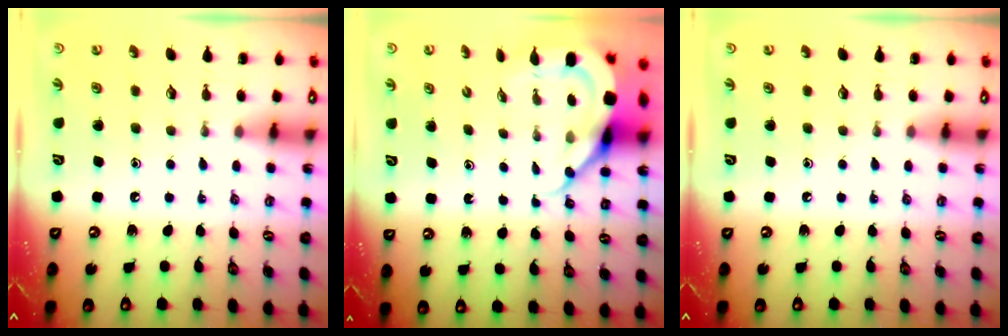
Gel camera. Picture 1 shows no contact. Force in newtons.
{"total": 9.0, "press": 8.9, "slide": 0.9}
{"total": 0.0}